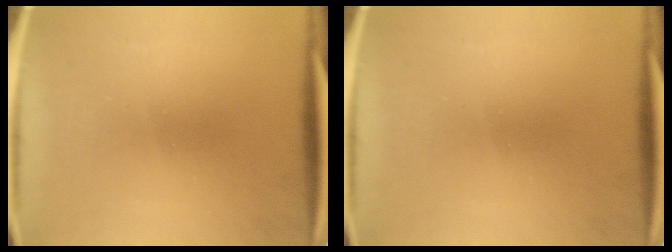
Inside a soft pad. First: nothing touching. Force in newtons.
{"total": 0.0}